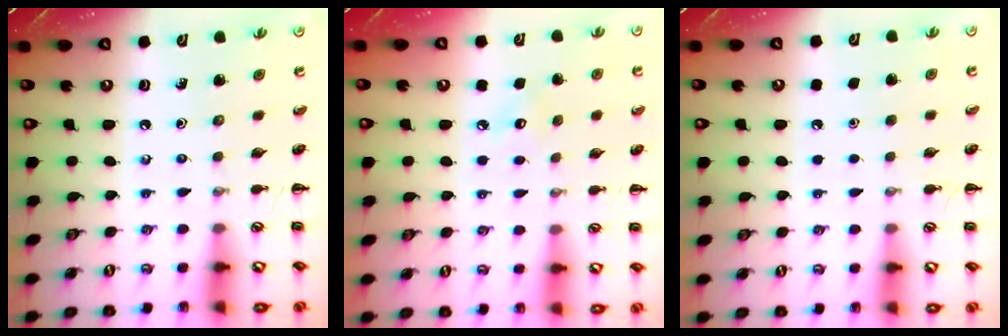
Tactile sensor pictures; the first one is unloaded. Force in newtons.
{"total": 3.6, "press": 3.5, "slide": 0.9}
{"total": 1.8, "press": 1.8, "slide": 0.1}